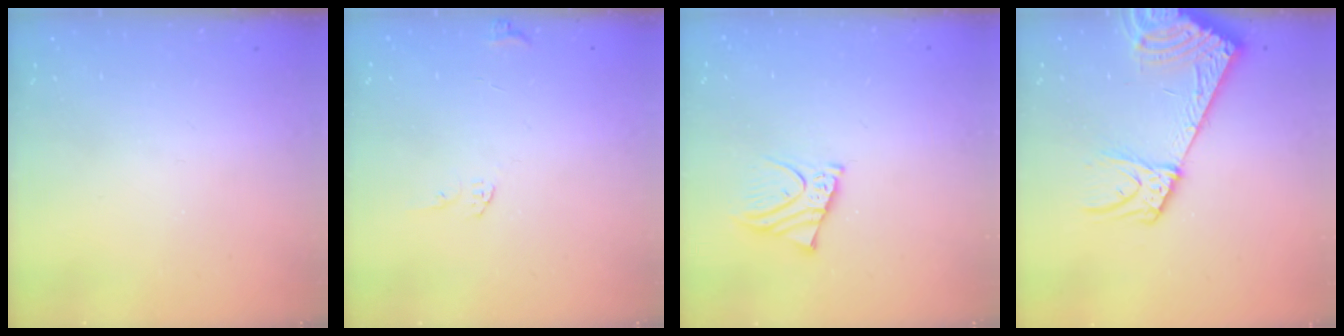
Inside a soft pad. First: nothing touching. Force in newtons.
{"total": 5.5, "press": 5.4, "slide": 0.5}
{"total": 4.4, "press": 4.3, "slide": 0.5}
{"total": 11.0, "press": 10.6, "slide": 2.7}